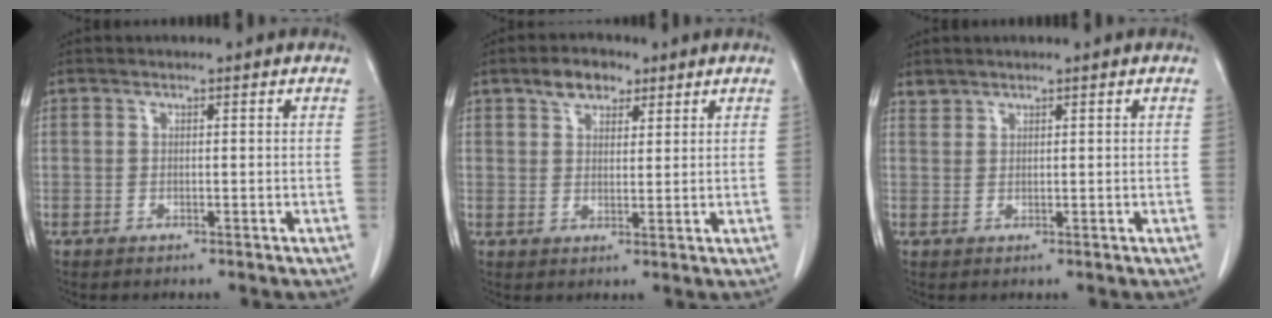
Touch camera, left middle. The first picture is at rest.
{"total": 4.6, "force": [3.0, 2.6, 2.4], "torque": [-0.042, 0.012, 0.054]}
{"total": 1.1, "force": [1.0, 0.3, -0.2], "torque": [0.002, 0.003, 0.021]}